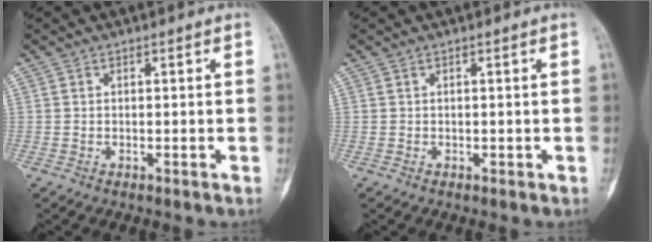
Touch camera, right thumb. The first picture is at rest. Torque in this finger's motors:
{"motor_torque": [-0.08, 0.15, 0.12, 0.11, -0.03]}